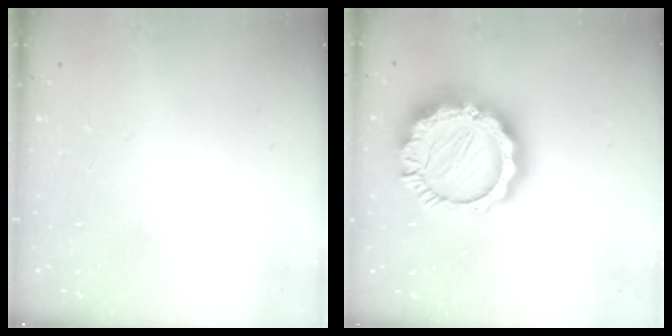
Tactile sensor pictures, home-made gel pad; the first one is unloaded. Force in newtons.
{"total": 20.3, "press": 20.3, "slide": 1.7}